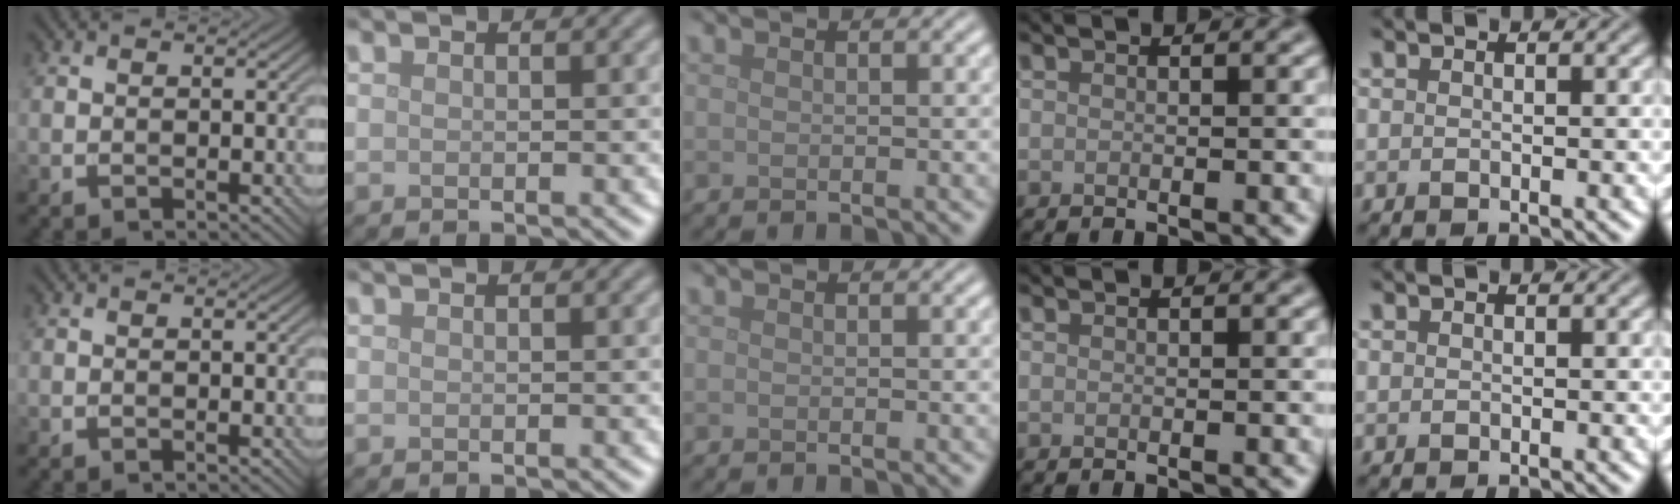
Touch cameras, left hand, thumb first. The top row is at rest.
{}